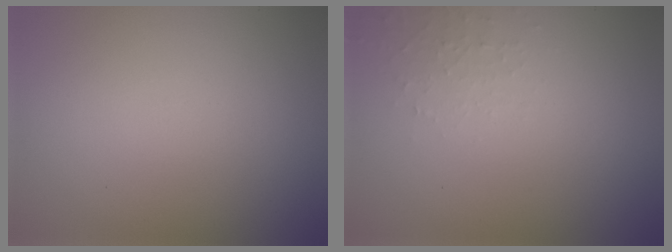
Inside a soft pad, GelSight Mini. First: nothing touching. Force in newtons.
{"total": 1.3, "press": 1.3, "slide": 0.2}